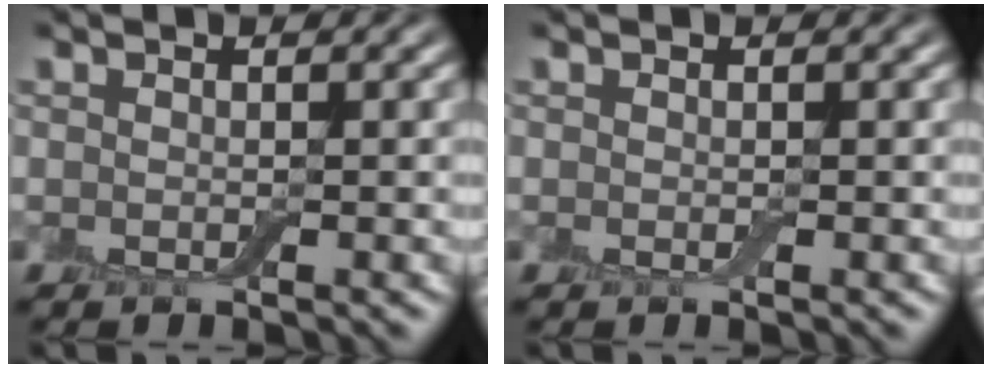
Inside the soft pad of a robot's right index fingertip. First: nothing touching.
{"total": 0.0}